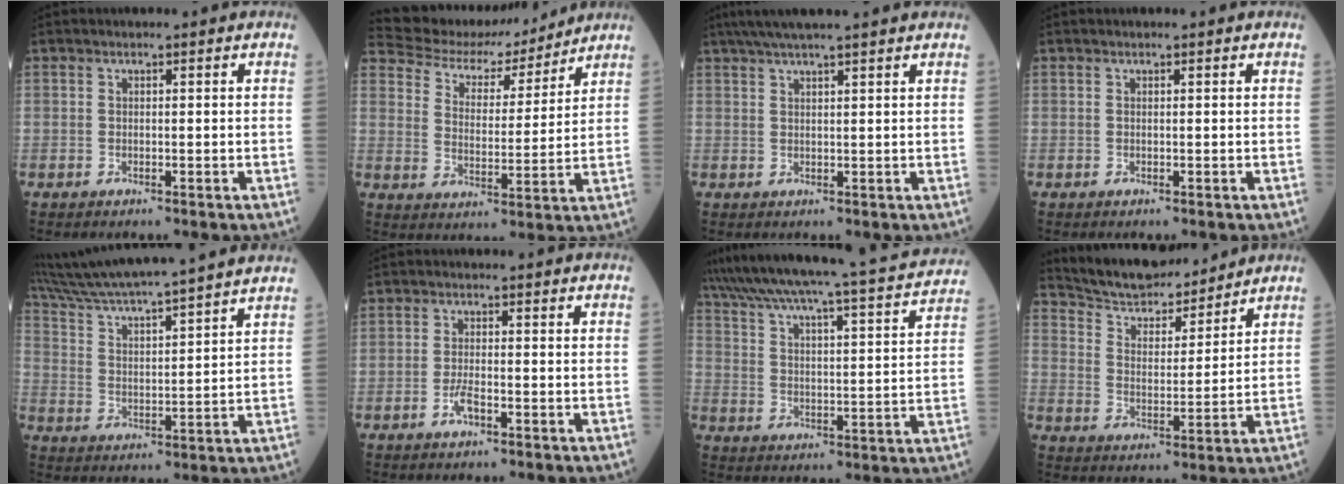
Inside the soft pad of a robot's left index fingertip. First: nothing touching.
{"total": 13.0, "force": [12.2, 3.8, 2.5], "torque": [-0.045, 0.014, 0.188]}
{"total": 9.0, "force": [7.4, -0.4, 5.0], "torque": [-0.078, 0.037, 0.105]}
{"total": 0.0}
{"total": 20.2, "force": [18.1, -0.6, 8.8], "torque": [-0.163, 0.006, 0.278]}
{"total": 2.1, "force": [-1.1, 0.4, 1.7], "torque": [-0.040, -0.001, -0.023]}
{"total": 25.3, "force": [22.8, 0.9, 10.8], "torque": [-0.186, -0.019, 0.310]}
{"total": 12.4, "force": [11.7, 2.6, 3.1], "torque": [-0.055, 0.009, 0.200]}